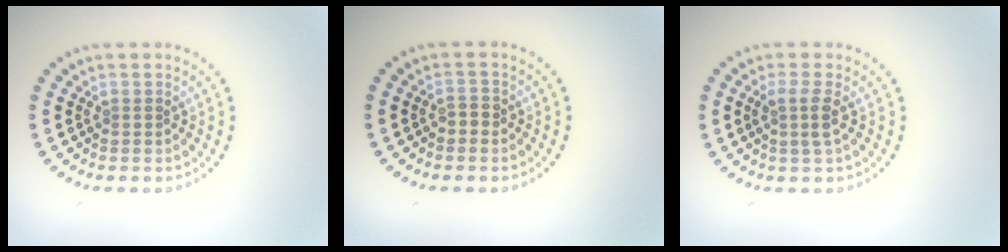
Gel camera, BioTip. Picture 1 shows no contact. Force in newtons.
{"total": 1.0, "press": 0.9, "slide": 0.3}
{"total": 1.9, "press": 1.6, "slide": 1.0}